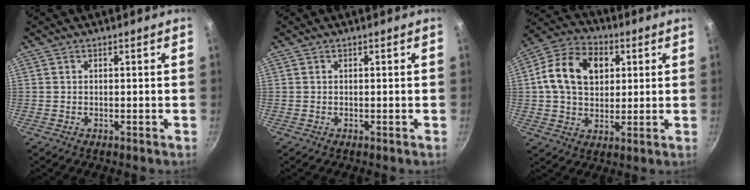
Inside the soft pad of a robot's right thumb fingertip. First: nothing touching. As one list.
[{"total": 0.0}, {"total": 14.8, "force": [3.4, 10.7, 9.6], "torque": [-0.151, 0.011, 0.044]}]